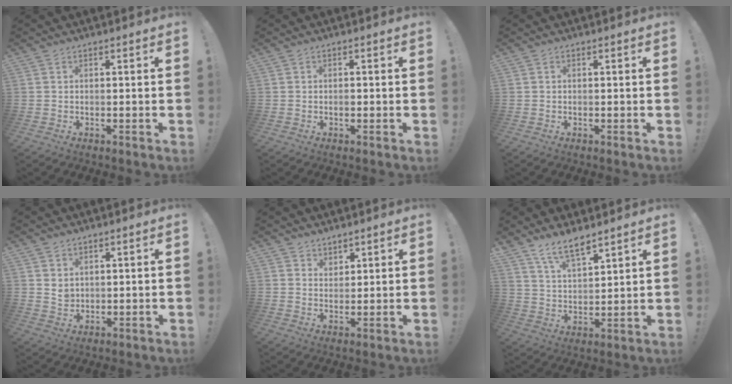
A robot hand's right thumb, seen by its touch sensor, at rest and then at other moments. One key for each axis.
{"total": 0.8, "fx": -0.5, "fy": 0.5, "fz": 0.4, "tx": -0.003, "ty": 0.001, "tz": -0.010}
{"total": 0.0}
{"total": 3.3, "fx": 1.8, "fy": 2.5, "fz": 1.1, "tx": -0.019, "ty": -0.007, "tz": 0.034}
{"total": 3.4, "fx": 2.8, "fy": 1.9, "fz": 0.0, "tx": 0.013, "ty": -0.021, "tz": 0.050}
{"total": 8.6, "fx": 7.1, "fy": 2.6, "fz": 4.2, "tx": -0.077, "ty": -0.047, "tz": 0.132}